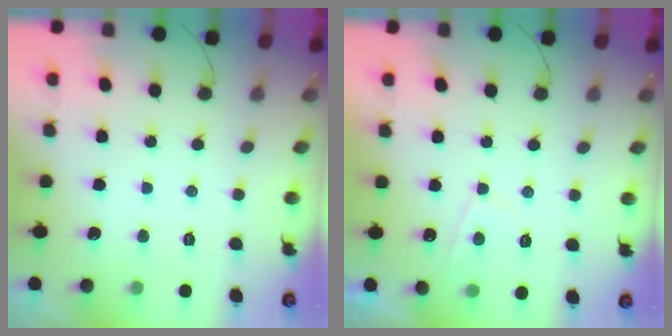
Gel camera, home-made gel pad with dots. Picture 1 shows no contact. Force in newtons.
{"total": 2.1, "press": 2.0, "slide": 0.6}